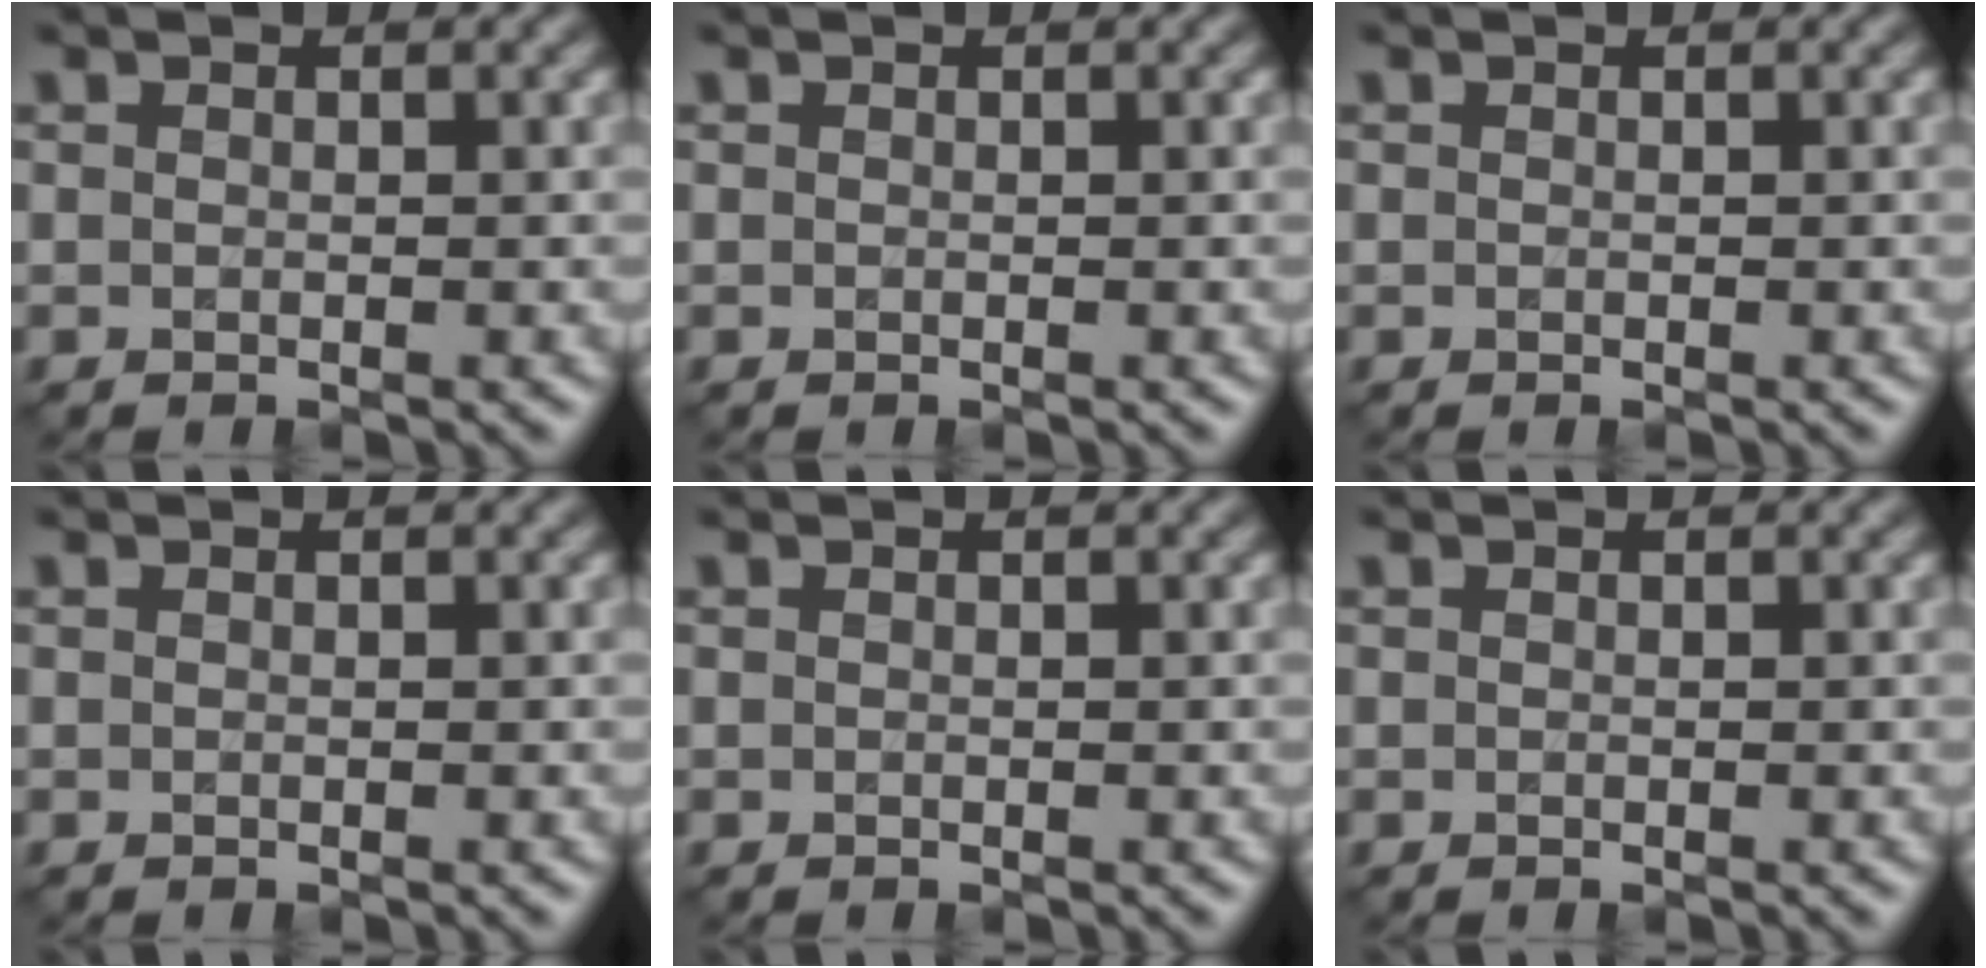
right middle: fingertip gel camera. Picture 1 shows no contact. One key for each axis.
{"total": 0.0}
{"total": 0.0}
{"total": 0.0}
{"total": 0.0}
{"total": 0.0}